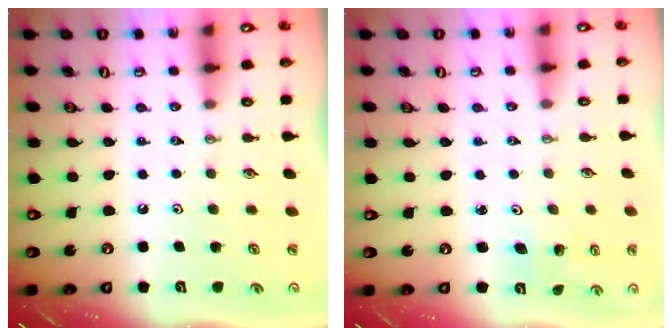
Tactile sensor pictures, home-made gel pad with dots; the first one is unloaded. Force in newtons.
{"total": 1.3, "press": 1.3, "slide": 0.1}